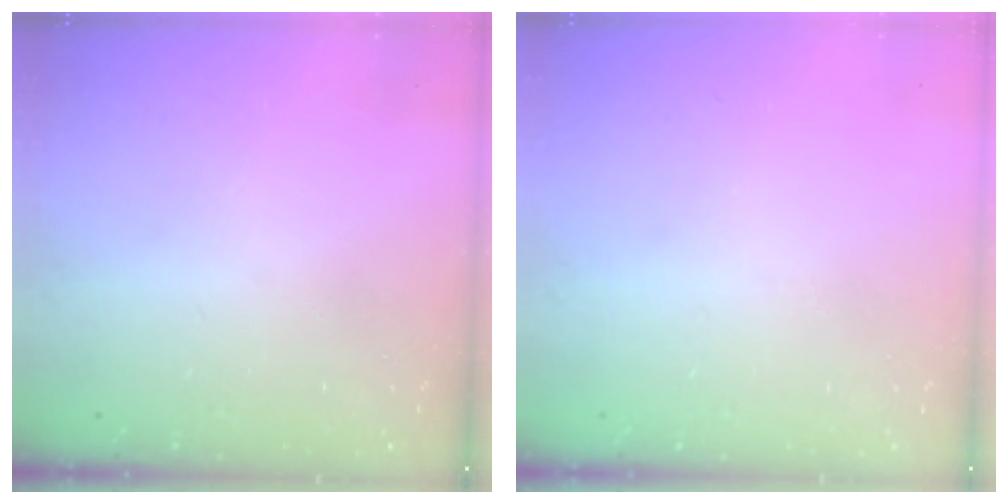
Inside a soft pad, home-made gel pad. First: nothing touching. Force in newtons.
{"total": 0.0}